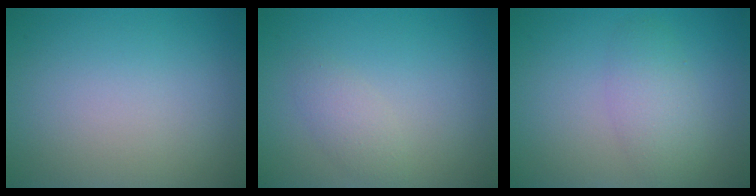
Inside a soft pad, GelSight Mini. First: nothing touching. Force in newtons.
{"total": 1.6, "press": 1.6, "slide": 0.2}
{"total": 2.8, "press": 2.8, "slide": 0.1}